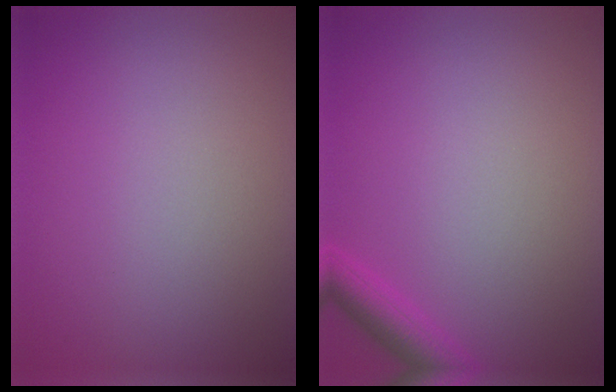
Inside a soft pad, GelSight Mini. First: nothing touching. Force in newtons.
{"total": 2.4, "press": 2.4, "slide": 0.2}